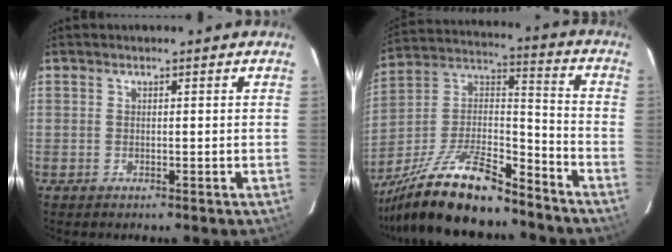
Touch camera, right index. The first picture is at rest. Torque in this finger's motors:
{"motor_torque": [0.83, -1.31, 0.87, 0.21]}